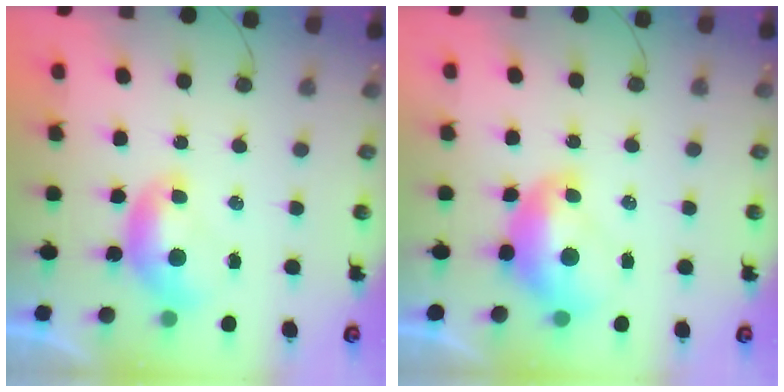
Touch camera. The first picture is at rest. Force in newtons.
{"total": 2.4, "press": 2.3, "slide": 0.7}